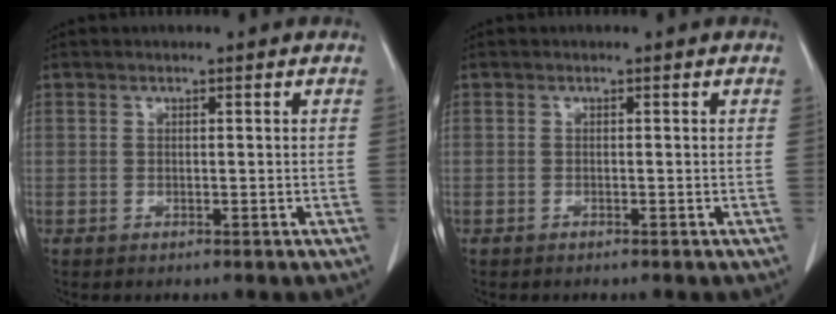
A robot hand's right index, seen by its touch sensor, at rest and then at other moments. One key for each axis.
{"total": 0.0}